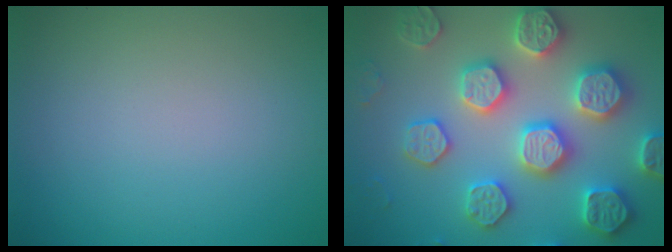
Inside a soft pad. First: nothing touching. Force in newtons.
{"total": 7.9, "press": 7.7, "slide": 1.7}